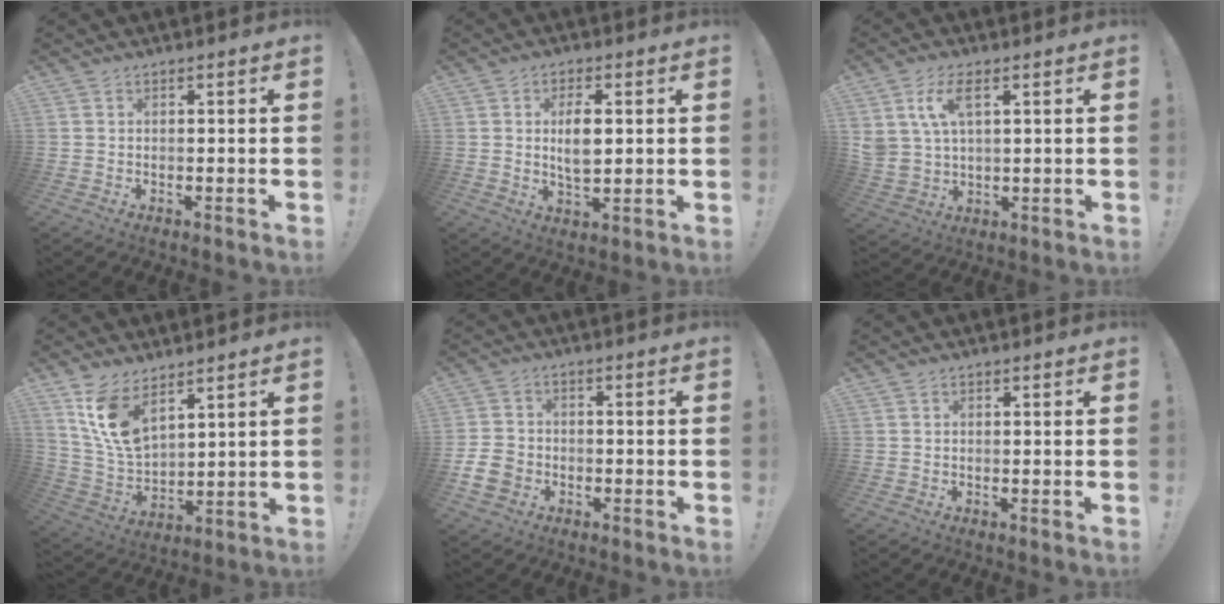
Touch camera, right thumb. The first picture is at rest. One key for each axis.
{"total": 7.2, "fx": 1.2, "fy": 3.8, "fz": 6.0, "tx": -0.100, "ty": -0.007, "tz": 0.013}
{"total": 9.0, "fx": 4.0, "fy": 4.9, "fz": 6.4, "tx": -0.132, "ty": -0.004, "tz": 0.075}
{"total": 12.5, "fx": 8.3, "fy": 5.9, "fz": 7.2, "tx": -0.154, "ty": -0.050, "tz": 0.159}
{"total": 8.0, "fx": -3.4, "fy": 6.2, "fz": 3.7, "tx": -0.083, "ty": 0.022, "tz": -0.062}
{"total": 0.0}